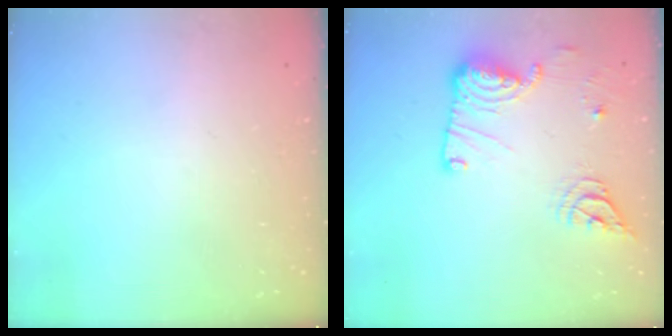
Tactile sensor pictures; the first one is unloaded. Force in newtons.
{"total": 15.4, "press": 15.3, "slide": 1.5}